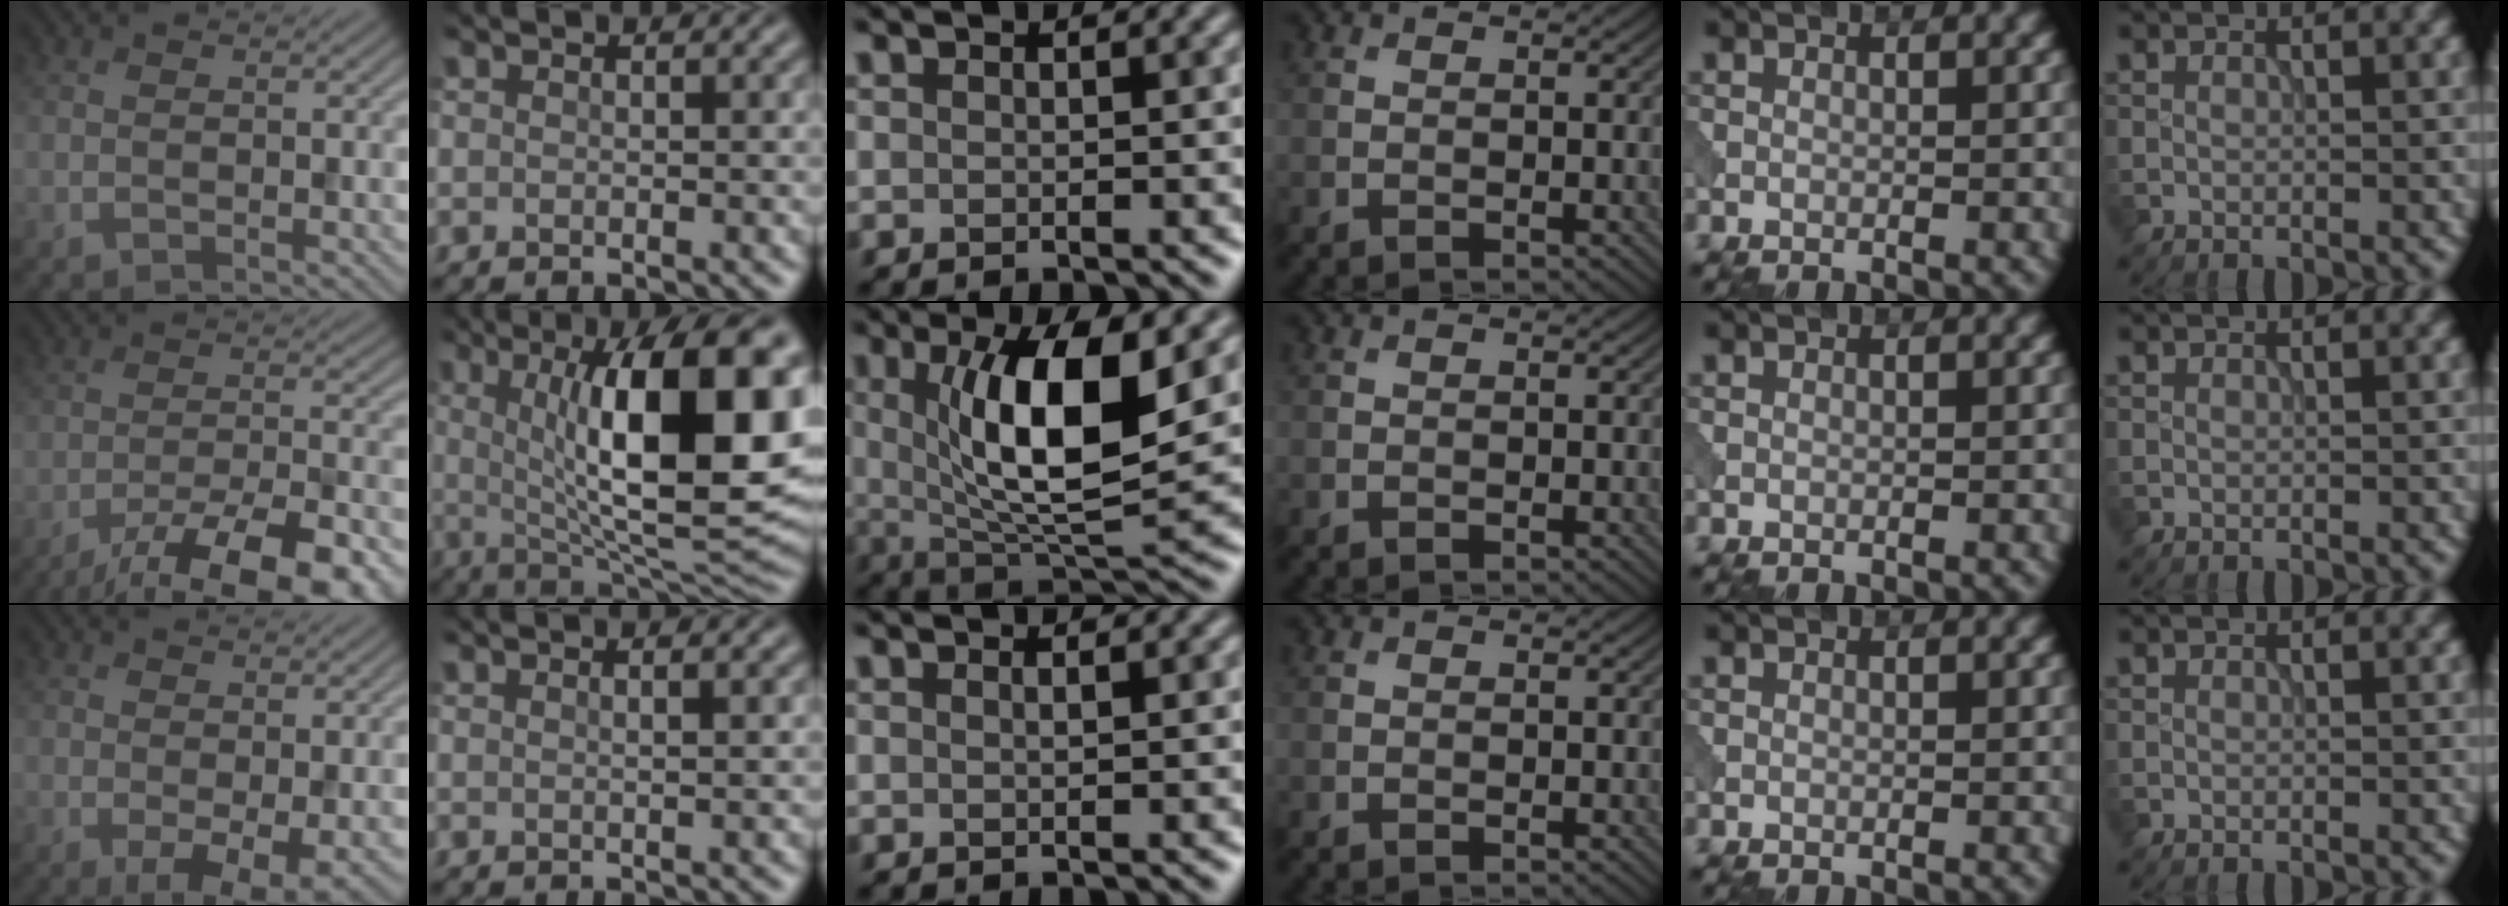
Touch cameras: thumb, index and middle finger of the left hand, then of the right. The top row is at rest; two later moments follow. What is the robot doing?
{"motion": "pour", "object": "beaker"}